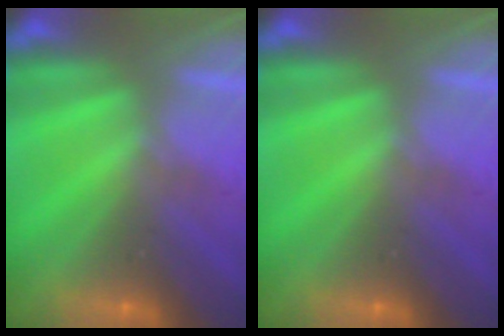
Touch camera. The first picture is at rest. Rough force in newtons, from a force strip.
{"total": 0.0}